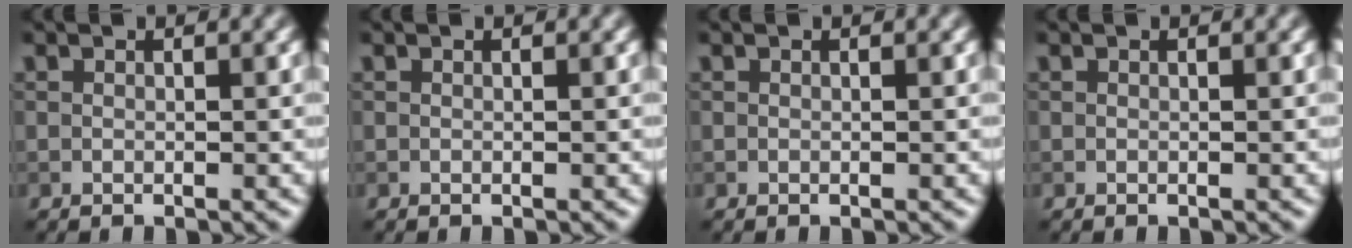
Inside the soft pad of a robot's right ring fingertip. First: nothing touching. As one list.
[{"total": 0.0}, {"total": 0.0}, {"total": 0.0}]